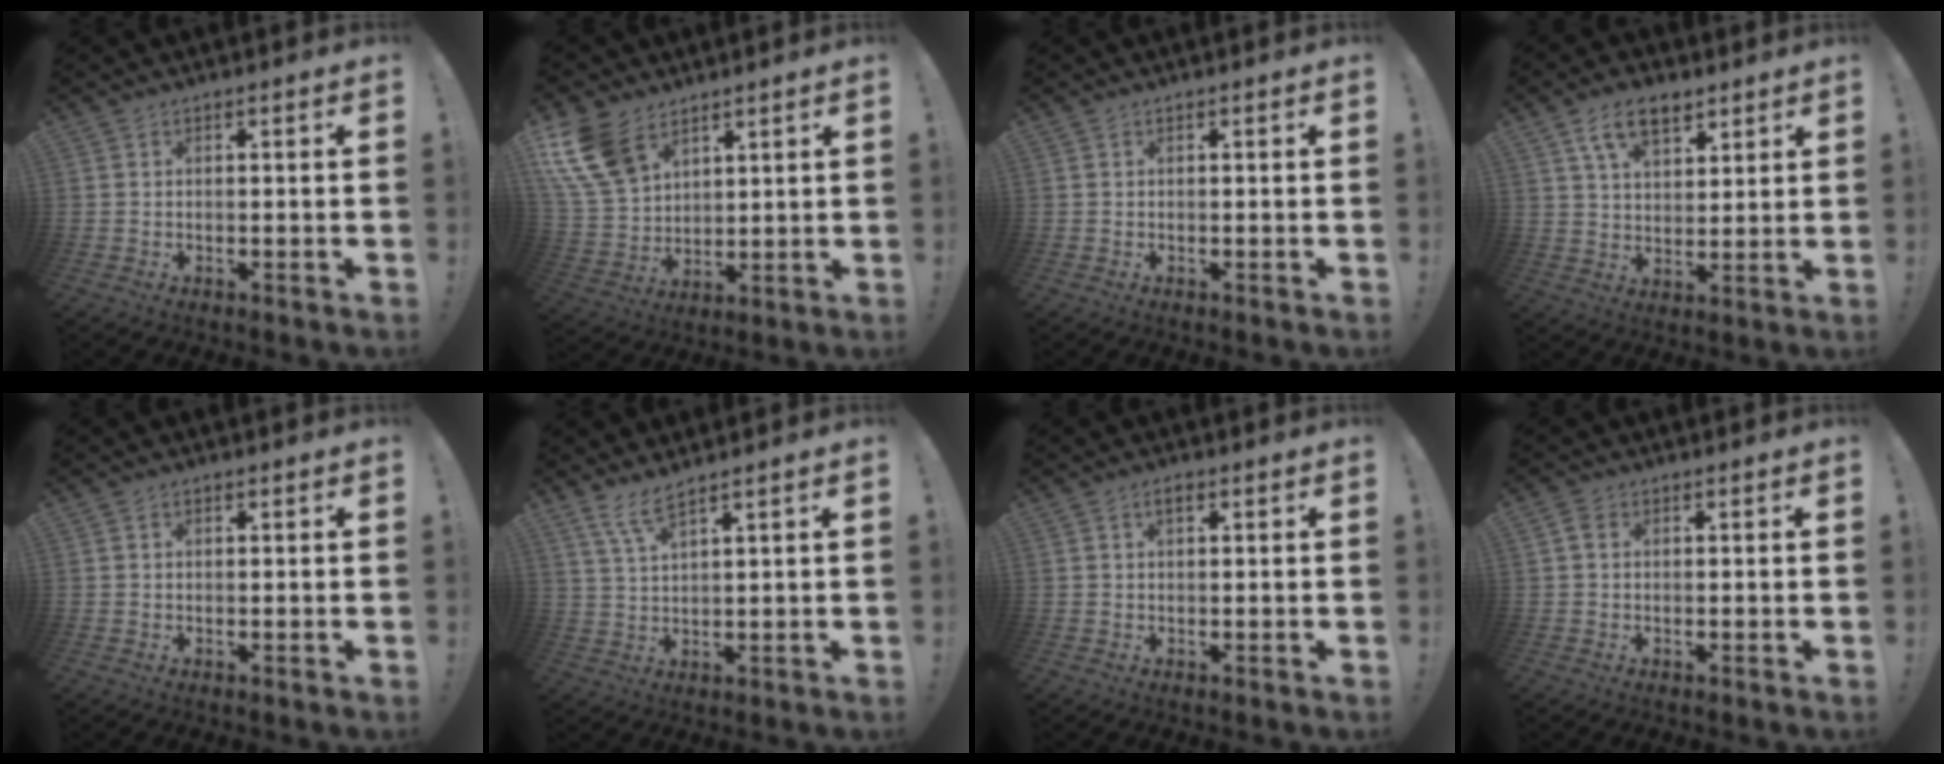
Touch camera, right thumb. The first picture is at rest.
{"total": 14.8, "force": [8.5, 9.3, 7.7], "torque": [-0.159, -0.039, 0.168]}
{"total": 0.0}
{"total": 10.5, "force": [6.2, 5.9, 6.1], "torque": [-0.100, -0.014, 0.117]}
{"total": 0.5, "force": [0.1, 0.5, 0.2], "torque": [-0.009, 0.005, 0.003]}
{"total": 5.7, "force": [4.3, 0.7, 3.7], "torque": [-0.085, -0.016, 0.079]}
{"total": 1.8, "force": [0.9, 0.8, 1.3], "torque": [-0.026, 0.004, 0.014]}
{"total": 2.3, "force": [0.4, 1.8, 1.3], "torque": [-0.018, 0.002, 0.007]}